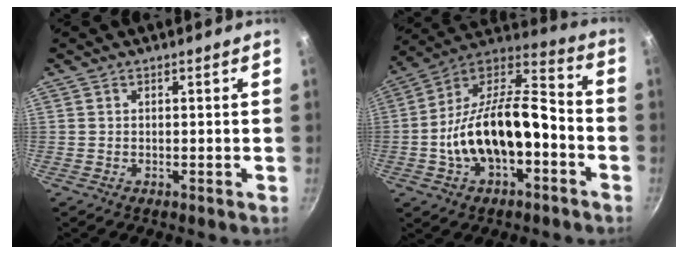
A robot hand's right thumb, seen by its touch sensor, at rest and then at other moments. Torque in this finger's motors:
{"motor_torque": [-0.01, 1.08, 1.01, -1.24, 0.50]}